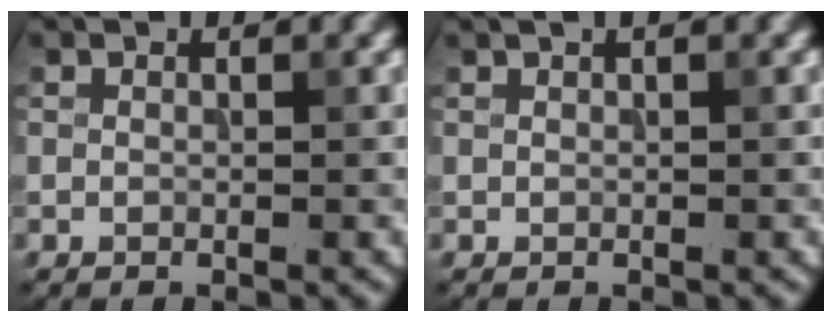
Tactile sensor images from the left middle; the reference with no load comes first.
{"total": 0.9, "force": [0.6, 0.2, 0.7], "torque": [-0.012, 0.001, 0.007]}